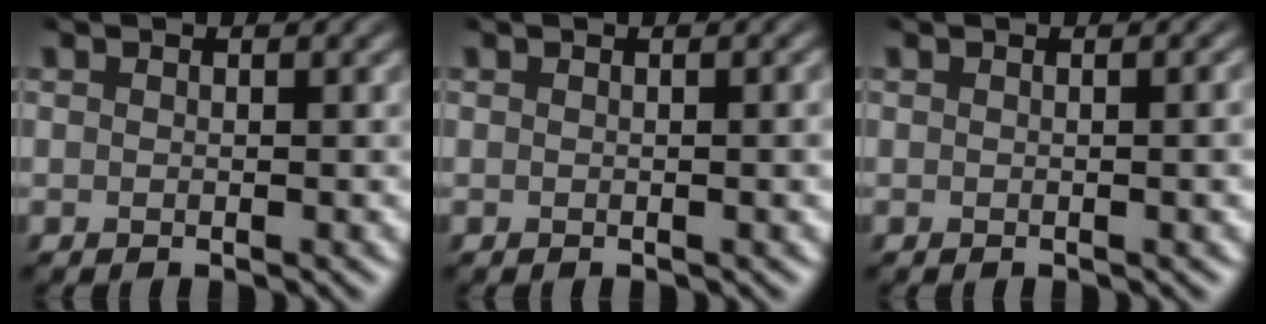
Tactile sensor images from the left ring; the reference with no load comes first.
{"total": 2.4, "force": [0.4, 1.0, 2.2], "torque": [-0.015, 0.007, -0.002]}
{"total": 3.2, "force": [0.5, 1.4, 2.8], "torque": [-0.019, 0.012, -0.005]}